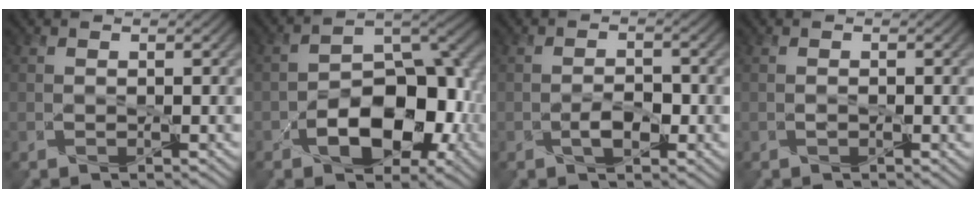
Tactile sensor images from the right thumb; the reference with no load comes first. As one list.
[{"total": 10.0, "force": [-3.8, 5.4, 7.5], "torque": [-0.106, -0.013, -0.056]}, {"total": 2.2, "force": [-1.2, 0.3, 1.8], "torque": [-0.027, -0.001, -0.014]}, {"total": 0.7, "force": [-0.4, -0.2, 0.6], "torque": [-0.017, -0.004, -0.008]}]